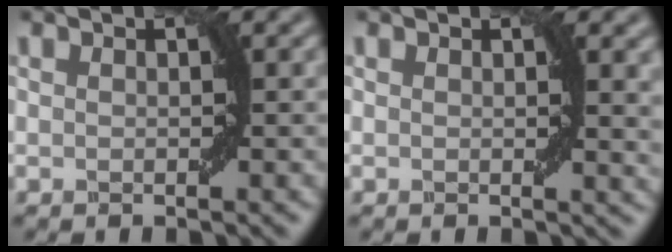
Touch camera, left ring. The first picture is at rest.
{"total": 1.8, "force": [0.7, 0.4, 1.6], "torque": [-0.015, -0.004, 0.012]}